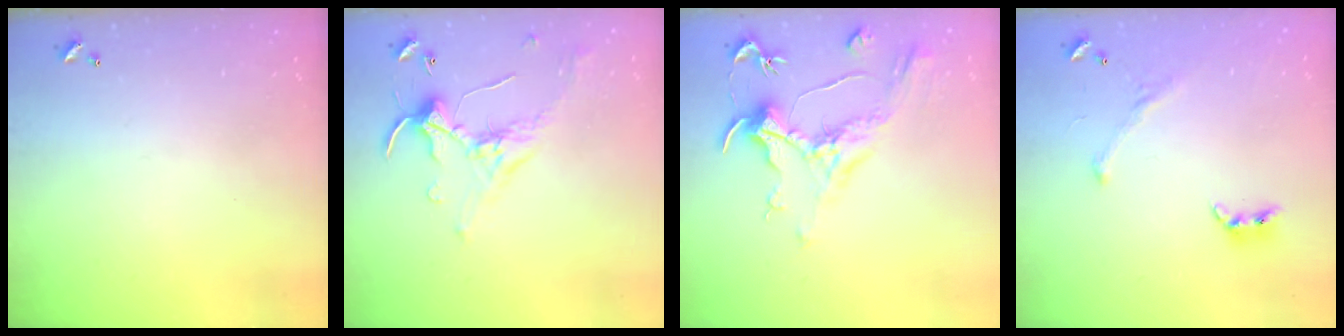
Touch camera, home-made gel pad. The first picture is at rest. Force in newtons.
{"total": 1.2, "press": 0.9, "slide": 0.9}
{"total": 1.1, "press": 0.1, "slide": 1.1}
{"total": 2.2, "press": 2.0, "slide": 1.1}